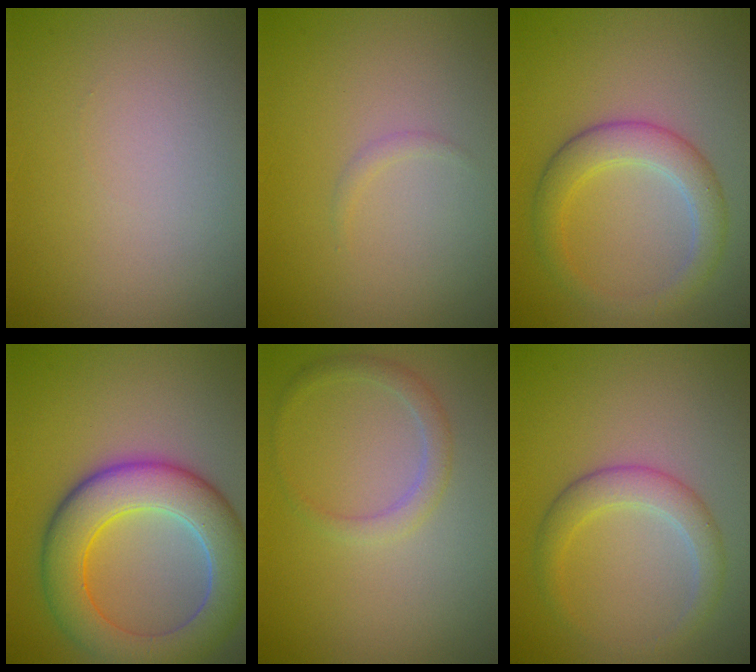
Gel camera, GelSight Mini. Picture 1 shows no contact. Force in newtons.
{"total": 0.5, "press": 0.5, "slide": 0.1}
{"total": 3.6, "press": 3.6, "slide": 0.1}
{"total": 8.3, "press": 8.3, "slide": 0.4}
{"total": 1.7, "press": 1.7, "slide": 0.2}
{"total": 2.7, "press": 2.7, "slide": 0.1}